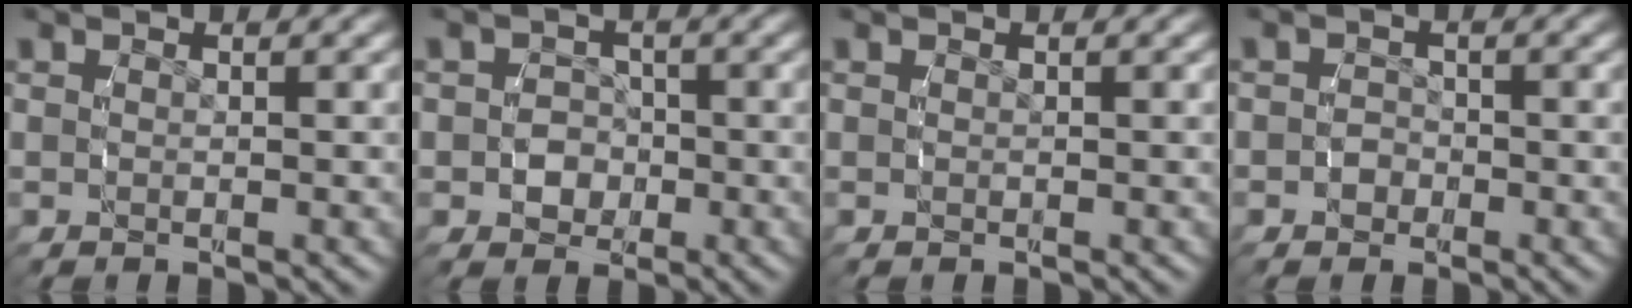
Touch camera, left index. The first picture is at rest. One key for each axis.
{"total": 3.5, "fx": -1.2, "fy": 3.2, "fz": 0.8, "tx": -0.006, "ty": -0.003, "tz": -0.025}
{"total": 0.0}
{"total": 1.4, "fx": -1.0, "fy": 1.0, "fz": -0.1, "tx": 0.007, "ty": -0.003, "tz": -0.023}